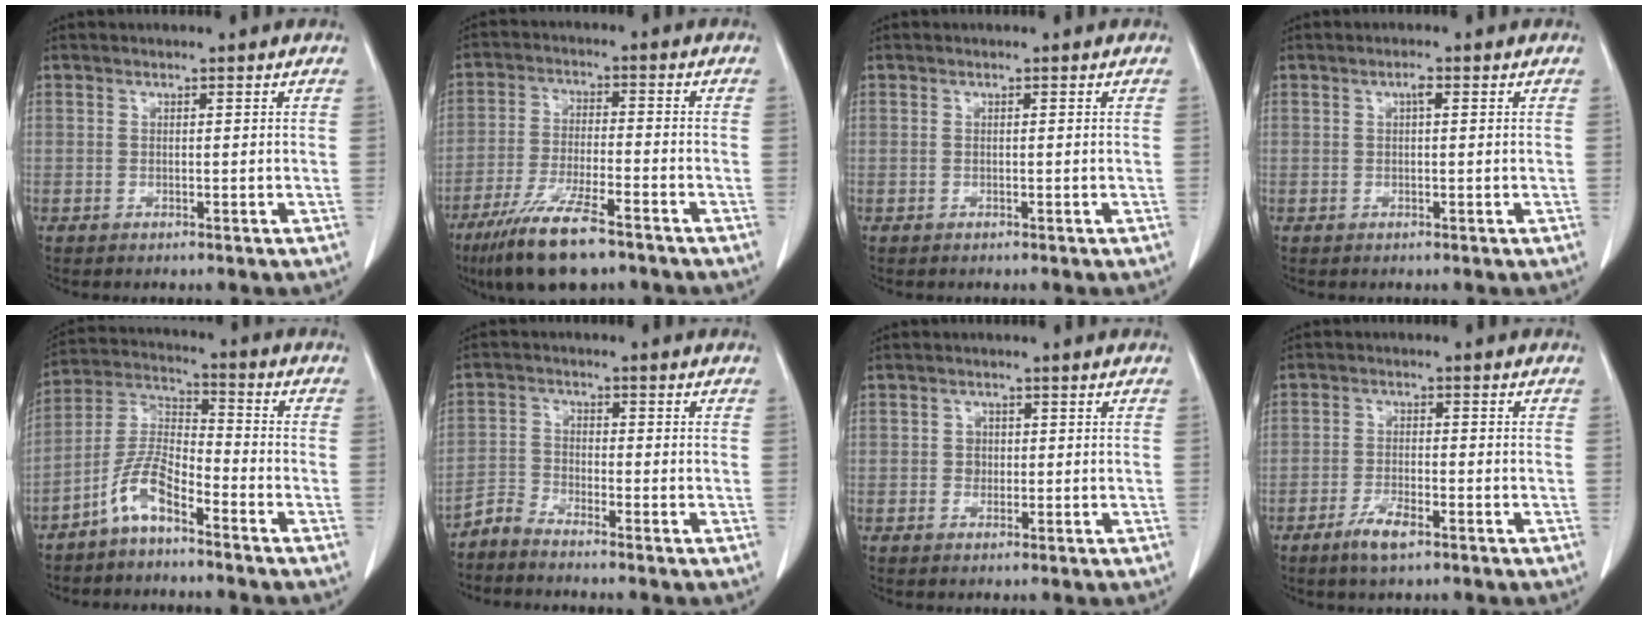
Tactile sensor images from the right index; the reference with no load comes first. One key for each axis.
{"total": 12.3, "fx": -8.5, "fy": 2.6, "fz": 8.5, "tx": -0.164, "ty": -0.023, "tz": -0.149}
{"total": 0.0}
{"total": 1.5, "fx": 0.4, "fy": 0.5, "fz": 1.4, "tx": -0.026, "ty": 0.005, "tz": 0.009}
{"total": 8.3, "fx": -5.5, "fy": 2.5, "fz": 5.8, "tx": -0.135, "ty": 0.012, "tz": -0.113}
{"total": 3.3, "fx": -3.2, "fy": 0.5, "fz": 0.5, "tx": -0.012, "ty": -0.007, "tz": -0.068}
{"total": 2.0, "fx": 0.0, "fy": 1.9, "fz": 0.8, "tx": -0.011, "ty": 0.007, "tz": 0.003}
{"total": 4.8, "fx": -3.0, "fy": 1.4, "fz": 3.5, "tx": -0.070, "ty": -0.002, "tz": -0.051}